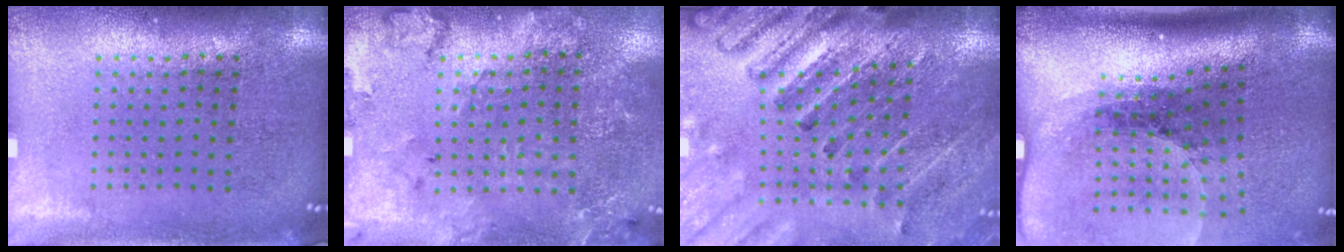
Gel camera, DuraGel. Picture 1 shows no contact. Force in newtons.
{"total": 1.8, "press": 1.7, "slide": 0.4}
{"total": 2.7, "press": 2.7, "slide": 0.3}
{"total": 2.6, "press": 1.9, "slide": 1.8}